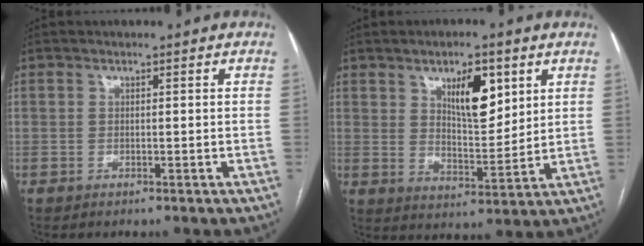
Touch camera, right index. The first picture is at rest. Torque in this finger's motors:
{"motor_torque": [0.28, 0.12, 0.42, 0.10]}